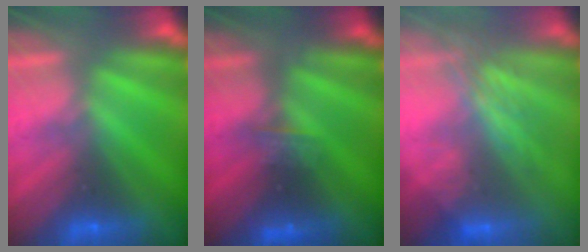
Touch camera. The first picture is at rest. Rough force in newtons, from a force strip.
{"total": 2.5}
{"total": 2.8}